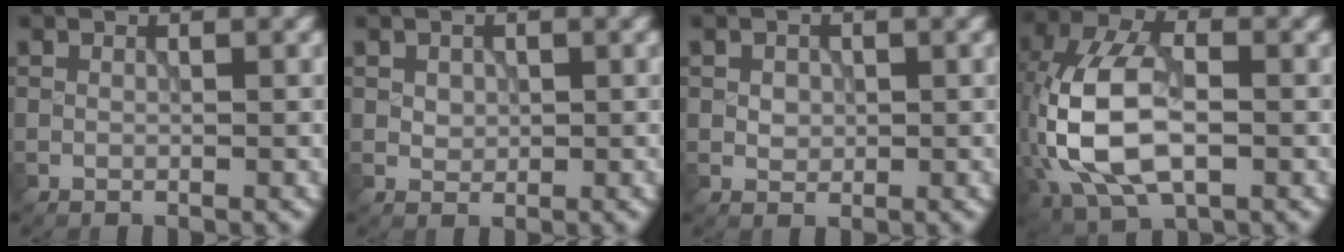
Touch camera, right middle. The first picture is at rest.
{"total": 1.1, "force": [0.3, 1.0, 0.5], "torque": [-0.007, -0.003, 0.009]}
{"total": 1.3, "force": [0.2, 1.1, 0.7], "torque": [-0.012, -0.001, 0.003]}
{"total": 10.0, "force": [-1.5, 5.8, 8.1], "torque": [-0.176, 0.010, -0.037]}